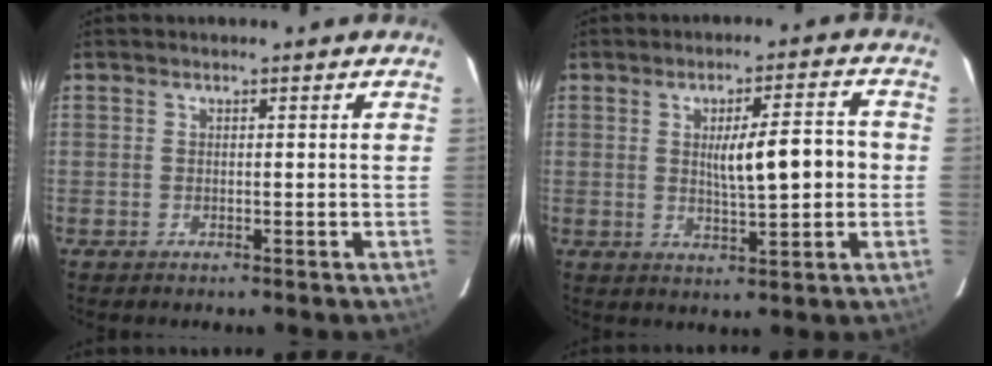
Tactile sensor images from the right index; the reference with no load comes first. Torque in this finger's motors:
{"motor_torque": [0.34, 0.02, 0.22, 0.08]}